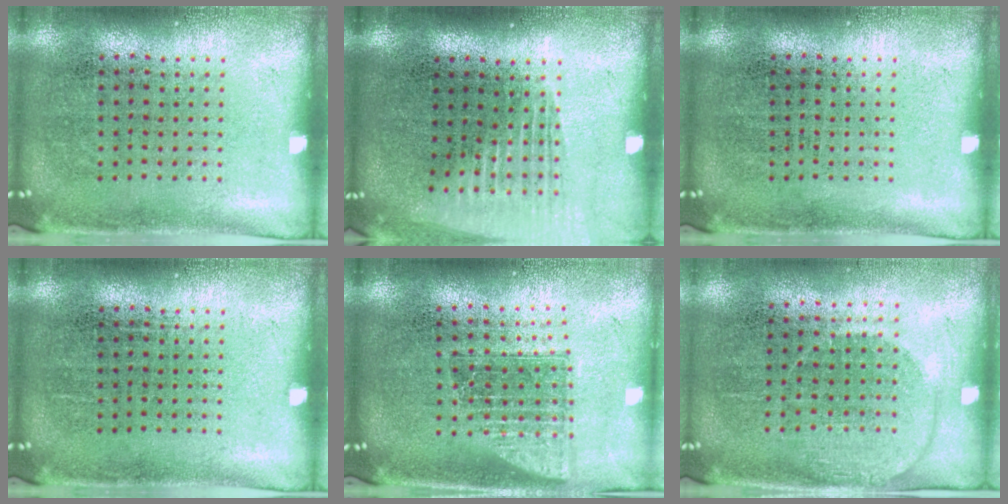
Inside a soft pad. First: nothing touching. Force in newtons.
{"total": 1.4, "press": 1.3, "slide": 0.6}
{"total": 0.0}
{"total": 0.0}
{"total": 1.5, "press": 1.2, "slide": 1.0}
{"total": 1.4, "press": 1.2, "slide": 0.6}